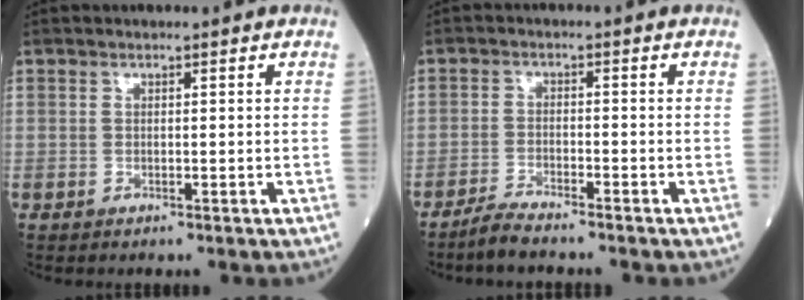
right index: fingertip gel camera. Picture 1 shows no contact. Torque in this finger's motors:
{"motor_torque": [-0.13, 0.01, -0.05, -0.01]}